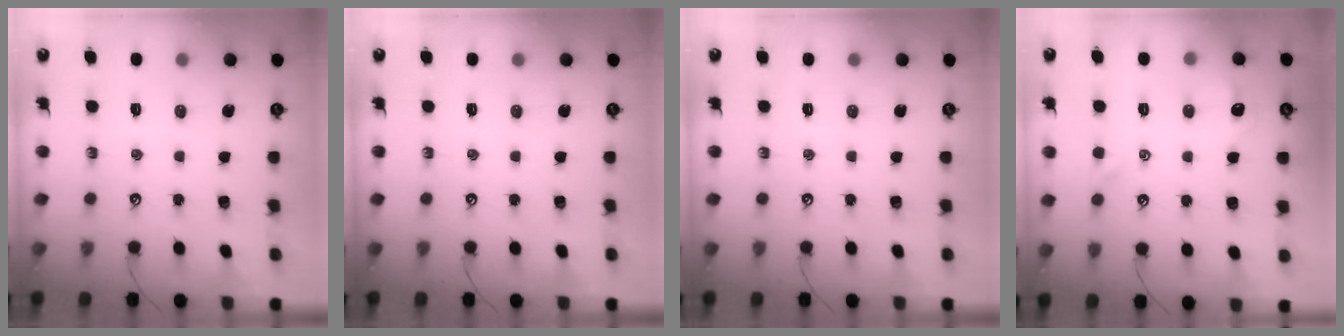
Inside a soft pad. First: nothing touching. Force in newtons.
{"total": 0.0}
{"total": 0.0}
{"total": 0.9, "press": 0.6, "slide": 0.7}